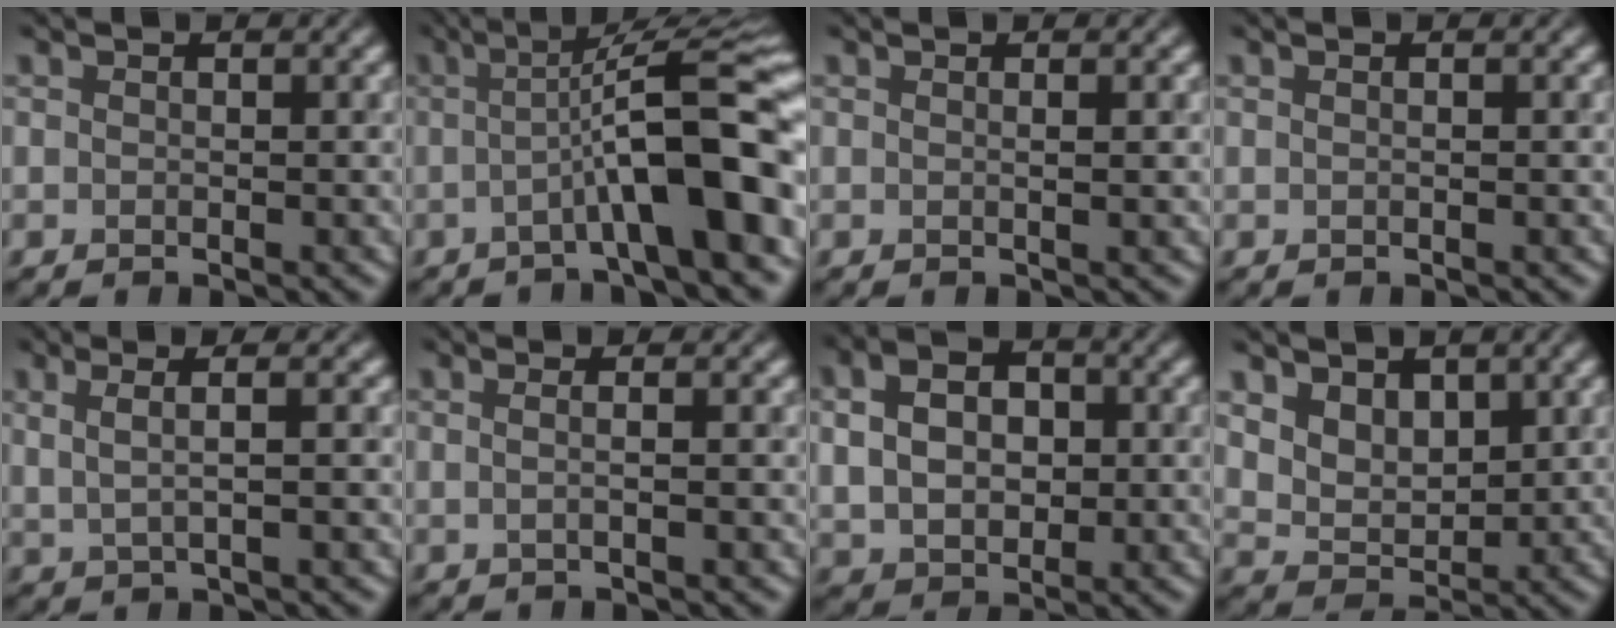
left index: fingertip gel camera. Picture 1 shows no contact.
{"total": 10.1, "force": [-1.7, 1.6, 9.8], "torque": [-0.127, 0.025, -0.038]}
{"total": 1.6, "force": [0.4, 0.7, 1.4], "torque": [-0.004, 0.000, -0.010]}
{"total": 0.8, "force": [0.2, 0.3, 0.7], "torque": [-0.003, -0.007, -0.006]}
{"total": 4.0, "force": [1.4, 1.6, 3.3], "torque": [-0.052, 0.011, 0.008]}
{"total": 3.1, "force": [0.8, 1.6, 2.5], "torque": [-0.010, 0.008, -0.019]}
{"total": 6.6, "force": [1.2, 4.7, 4.5], "torque": [-0.099, 0.017, 0.019]}
{"total": 4.3, "force": [2.3, 3.0, 2.1], "torque": [-0.055, -0.007, 0.050]}